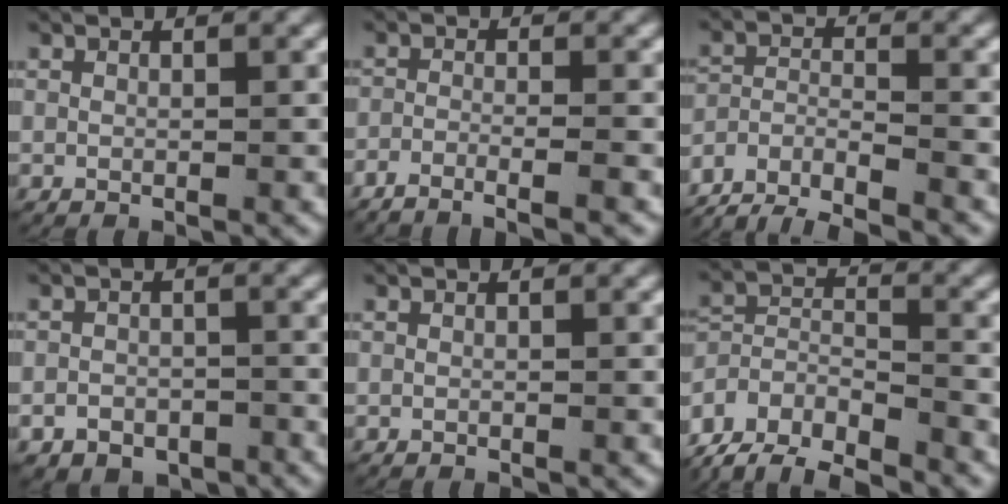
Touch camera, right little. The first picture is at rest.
{"total": 4.7, "force": [-4.0, 0.8, 2.3], "torque": [-0.041, -0.009, -0.063]}
{"total": 10.8, "force": [-9.1, 5.1, 2.4], "torque": [-0.052, -0.031, -0.149]}
{"total": 3.6, "force": [-2.6, 2.5, 0.8], "torque": [0.000, -0.008, -0.043]}
{"total": 0.0}
{"total": 11.6, "force": [-6.8, 8.9, 3.1], "torque": [-0.090, -0.045, -0.119]}